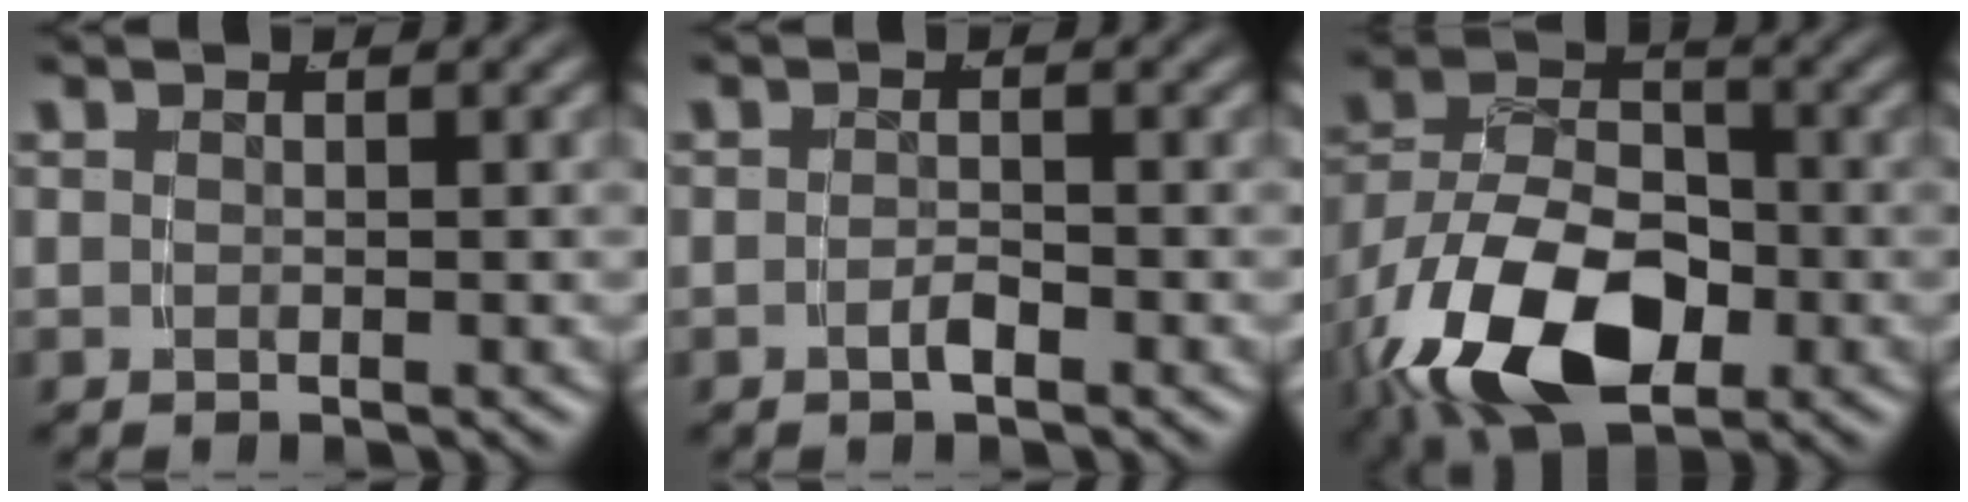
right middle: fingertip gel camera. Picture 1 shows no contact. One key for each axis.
{"total": 1.2, "fx": -0.9, "fy": 0.0, "fz": 0.8, "tx": -0.010, "ty": 0.002, "tz": -0.017}
{"total": 11.6, "fx": -3.6, "fy": 7.3, "fz": 8.3, "tx": -0.155, "ty": -0.042, "tz": -0.045}